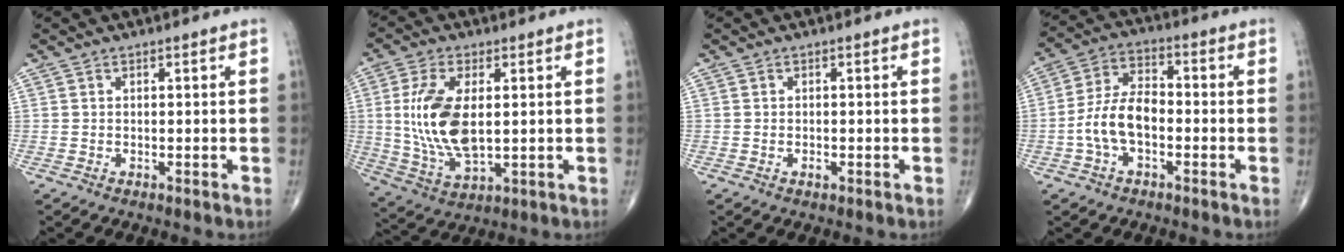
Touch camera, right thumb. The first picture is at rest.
{"total": 13.6, "force": [1.2, 6.6, 11.8], "torque": [-0.243, -0.013, 0.032]}
{"total": 0.7, "force": [-0.3, 0.4, 0.5], "torque": [-0.009, 0.000, -0.006]}
{"total": 9.6, "force": [-2.4, 5.4, 7.6], "torque": [-0.146, 0.034, -0.053]}